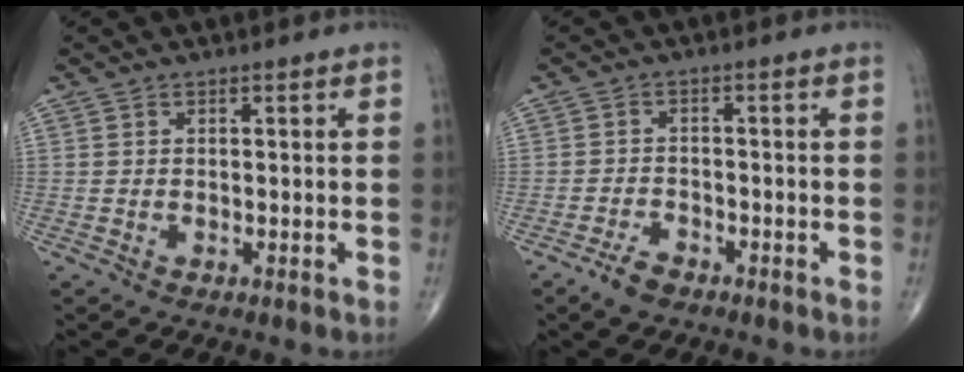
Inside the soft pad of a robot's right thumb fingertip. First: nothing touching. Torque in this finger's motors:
{"motor_torque": [0.17, -0.01, -0.08, -0.23, -0.01]}